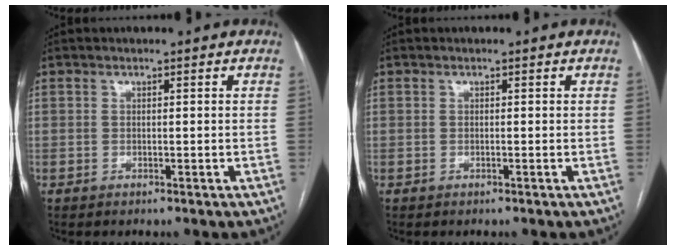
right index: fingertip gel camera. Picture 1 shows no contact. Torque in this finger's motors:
{"motor_torque": [-0.01, 0.04, 0.00, 0.00]}